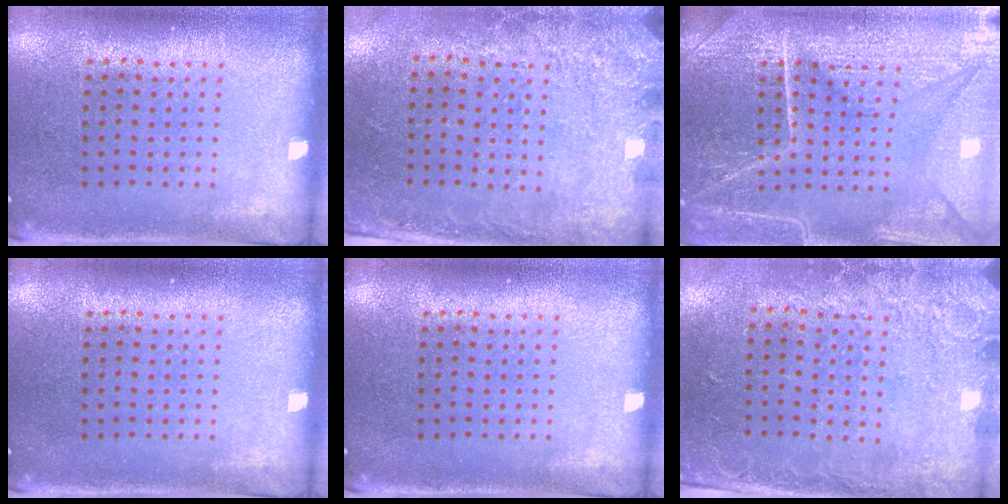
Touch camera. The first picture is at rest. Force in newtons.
{"total": 2.8, "press": 1.9, "slide": 2.1}
{"total": 7.2, "press": 7.1, "slide": 0.9}
{"total": 0.0}
{"total": 0.0}
{"total": 2.6, "press": 1.9, "slide": 1.8}